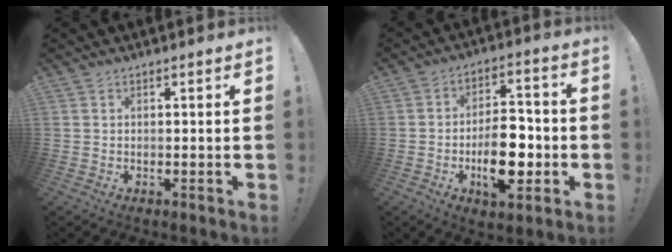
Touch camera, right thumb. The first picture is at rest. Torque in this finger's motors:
{"motor_torque": [2.41, 1.50, 0.80, -0.66, 0.08]}